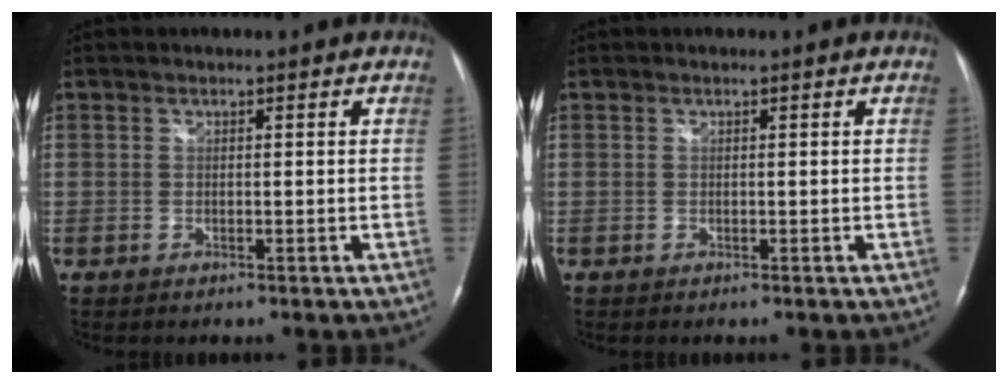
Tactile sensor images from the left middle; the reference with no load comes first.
{"total": 0.0}